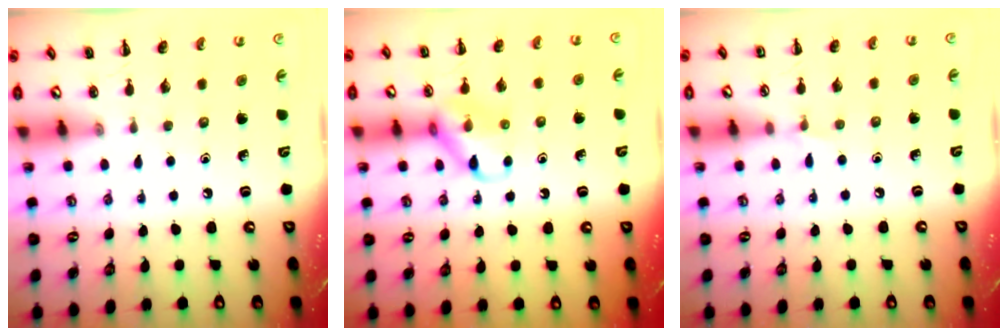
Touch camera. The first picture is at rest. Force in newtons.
{"total": 10.4, "press": 10.3, "slide": 0.4}
{"total": 3.4, "press": 3.1, "slide": 1.3}